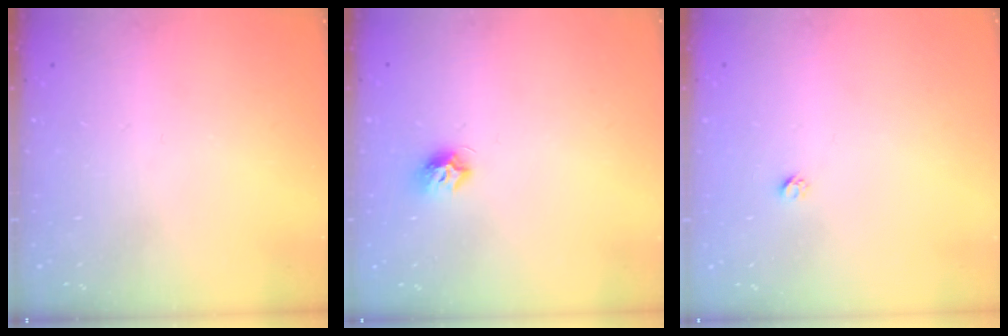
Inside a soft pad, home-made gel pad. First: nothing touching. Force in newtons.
{"total": 8.2, "press": 8.2, "slide": 0.7}
{"total": 1.9, "press": 1.9, "slide": 0.1}